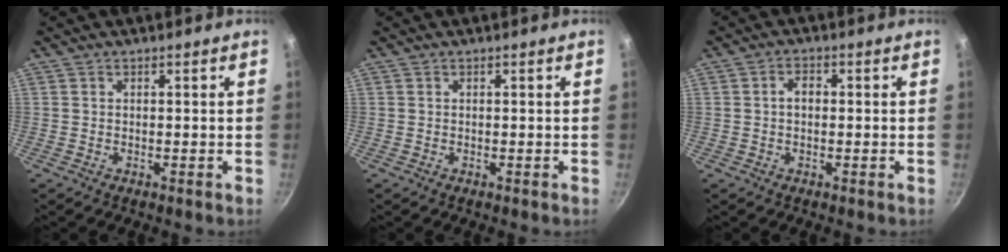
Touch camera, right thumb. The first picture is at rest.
{"total": 0.0}
{"total": 2.9, "force": [0.1, 1.9, 2.2], "torque": [-0.030, 0.012, -0.001]}